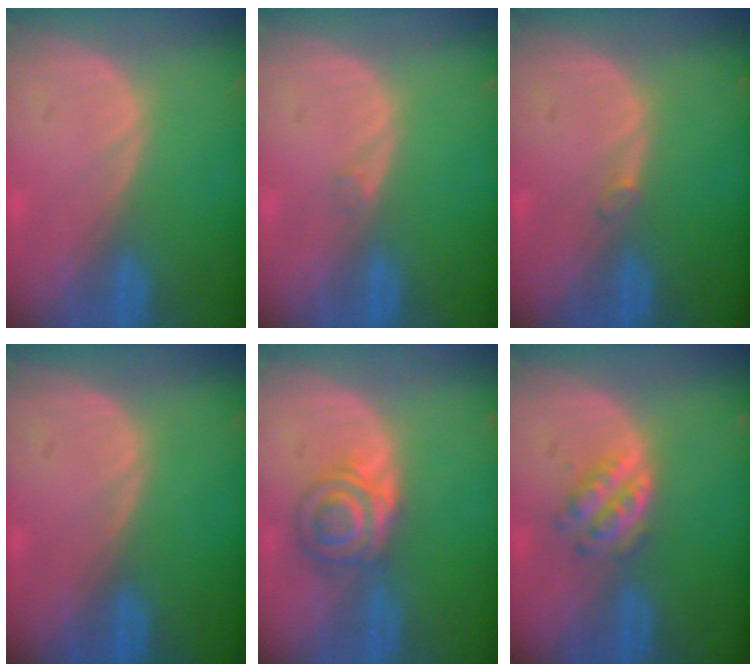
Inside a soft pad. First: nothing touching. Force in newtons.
{"total": 0.5, "press": 0.5, "slide": 0.1}
{"total": 0.7, "press": 0.7, "slide": 0.2}
{"total": 0.0}
{"total": 6.0, "press": 5.5, "slide": 2.3}
{"total": 4.1, "press": 4.1, "slide": 0.4}